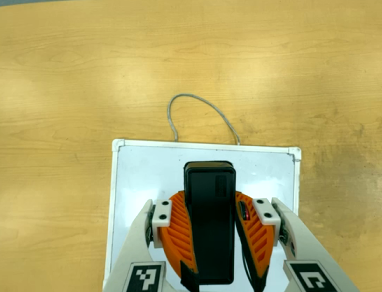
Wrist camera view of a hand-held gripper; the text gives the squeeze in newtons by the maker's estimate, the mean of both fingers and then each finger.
{"total": 10.4, "left": 8.4, "right": 12.5}